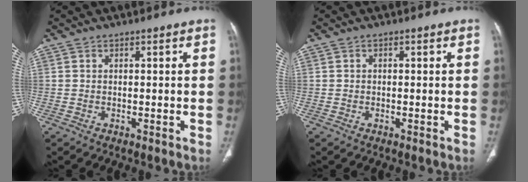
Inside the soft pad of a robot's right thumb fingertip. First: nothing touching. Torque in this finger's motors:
{"motor_torque": [0.23, 0.06, -0.40, 0.33, 0.07]}